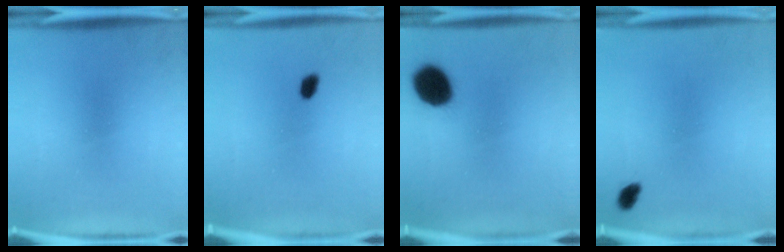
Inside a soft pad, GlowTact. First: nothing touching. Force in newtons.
{"total": 1.4}
{"total": 11.4}
{"total": 1.8}